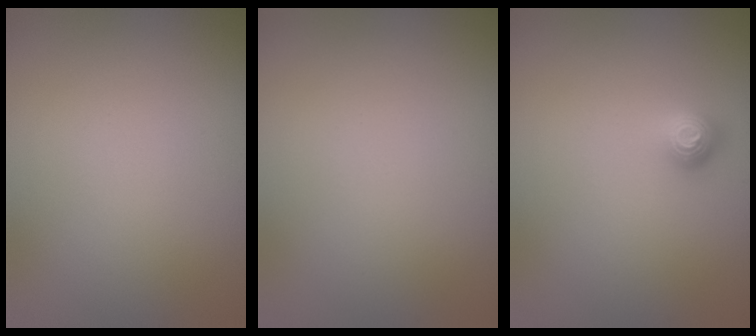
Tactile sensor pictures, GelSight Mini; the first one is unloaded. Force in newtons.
{"total": 0.0}
{"total": 1.7, "press": 1.3, "slide": 1.1}